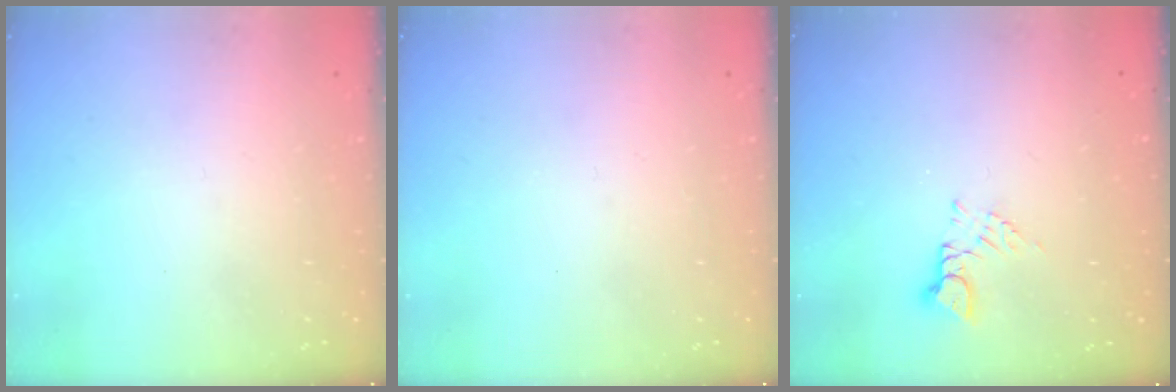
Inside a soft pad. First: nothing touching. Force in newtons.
{"total": 0.0}
{"total": 2.8, "press": 2.8, "slide": 0.5}